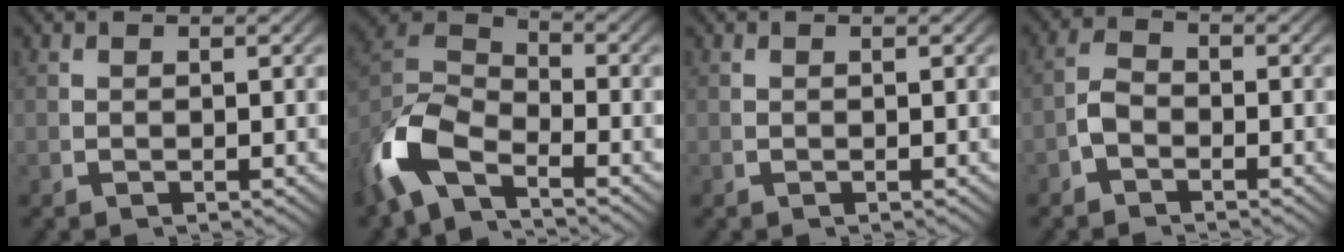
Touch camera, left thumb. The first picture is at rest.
{"total": 8.8, "force": [-2.2, 6.0, 6.0], "torque": [-0.137, -0.009, -0.045]}
{"total": 0.0}
{"total": 2.3, "force": [-1.4, 1.6, 1.0], "torque": [-0.020, -0.003, -0.029]}